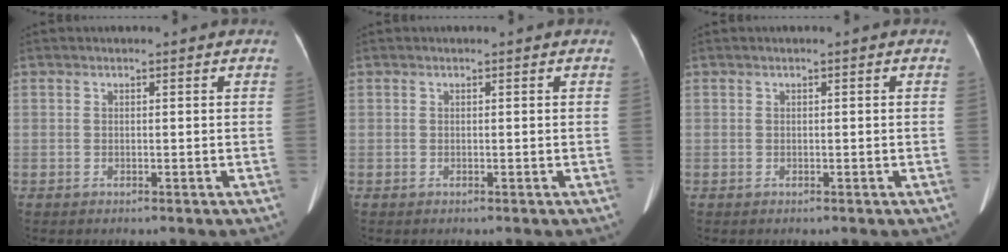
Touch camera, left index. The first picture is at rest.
{"total": 0.0}
{"total": 0.0}